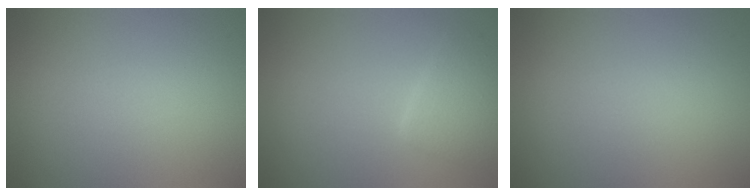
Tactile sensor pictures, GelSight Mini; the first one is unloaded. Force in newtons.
{"total": 2.4, "press": 2.4, "slide": 0.1}
{"total": 0.0}